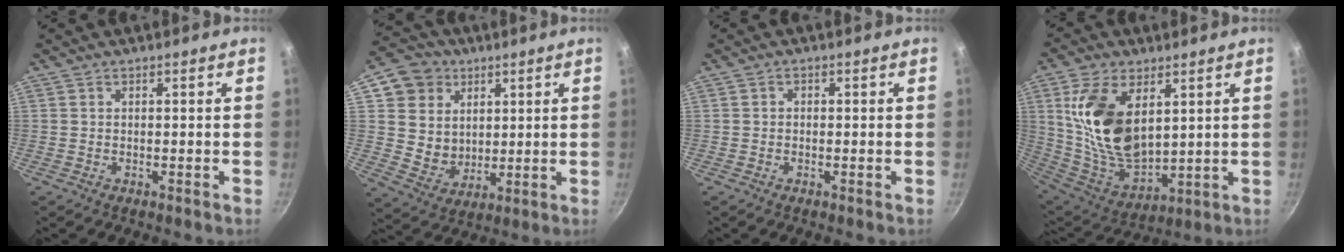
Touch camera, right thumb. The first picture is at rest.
{"total": 12.0, "force": [4.4, 10.4, 4.2], "torque": [-0.036, -0.011, 0.087]}
{"total": 0.7, "force": [-0.2, 0.6, 0.2], "torque": [-0.003, 0.004, -0.004]}
{"total": 18.2, "force": [5.4, 10.4, 13.9], "torque": [-0.247, -0.043, 0.121]}